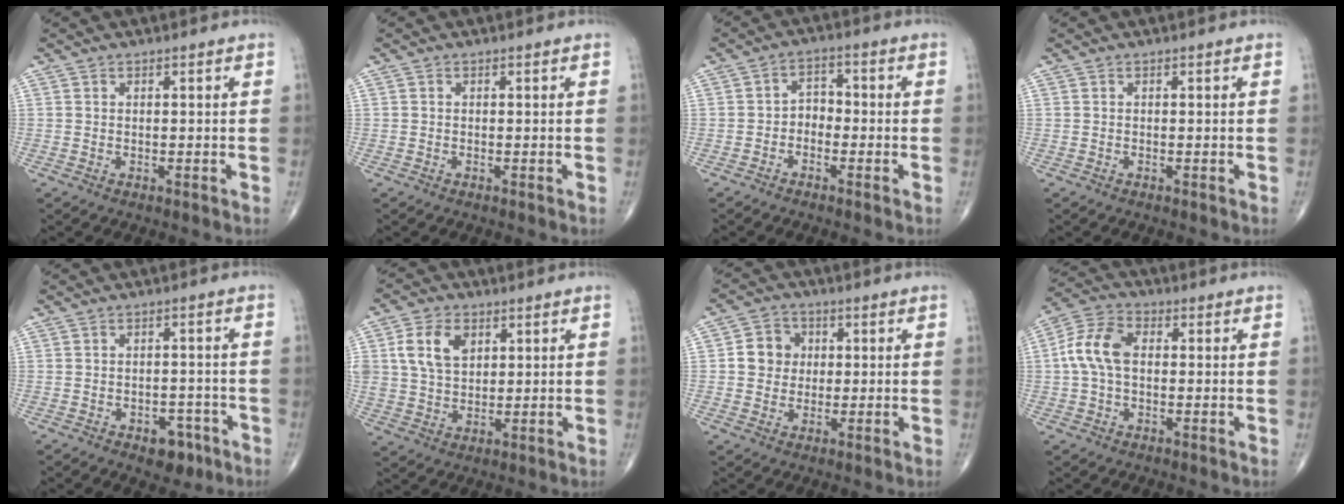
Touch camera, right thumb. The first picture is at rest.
{"total": 0.0}
{"total": 3.7, "force": [-1.3, 2.7, 2.1], "torque": [-0.014, 0.023, -0.034]}
{"total": 0.0}
{"total": 5.3, "force": [-2.9, 3.3, 2.9], "torque": [-0.016, 0.021, -0.035]}
{"total": 9.2, "force": [3.1, 6.4, 5.9], "torque": [-0.099, -0.005, 0.061]}
{"total": 6.5, "force": [0.7, 5.9, 2.6], "torque": [-0.015, 0.006, 0.004]}
{"total": 8.9, "force": [0.5, 5.6, 6.8], "torque": [-0.144, 0.028, 0.002]}